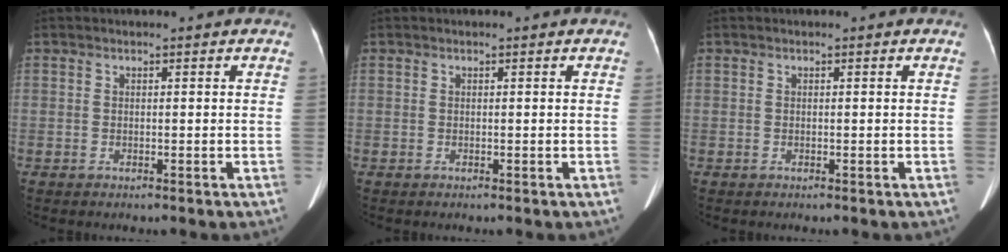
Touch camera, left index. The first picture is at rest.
{"total": 0.0}
{"total": 0.0}